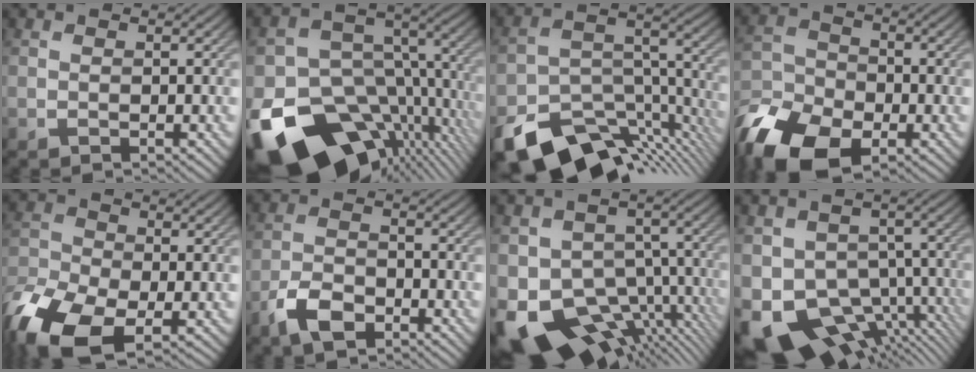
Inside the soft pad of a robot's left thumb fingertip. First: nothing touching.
{"total": 19.3, "force": [-8.6, 12.9, 11.6], "torque": [-0.209, -0.035, -0.114]}
{"total": 15.2, "force": [-11.2, 7.1, 7.5], "torque": [-0.156, -0.038, -0.163]}
{"total": 15.0, "force": [-9.6, 8.7, 7.6], "torque": [-0.180, -0.055, -0.164]}
{"total": 12.7, "force": [-7.2, 6.8, 7.9], "torque": [-0.188, -0.047, -0.133]}
{"total": 5.0, "force": [-3.3, 2.5, 2.8], "torque": [-0.057, -0.007, -0.072]}
{"total": 15.2, "force": [-7.1, 10.0, 8.9], "torque": [-0.184, -0.032, -0.094]}
{"total": 13.5, "force": [-6.3, 9.1, 7.7], "torque": [-0.160, -0.035, -0.089]}